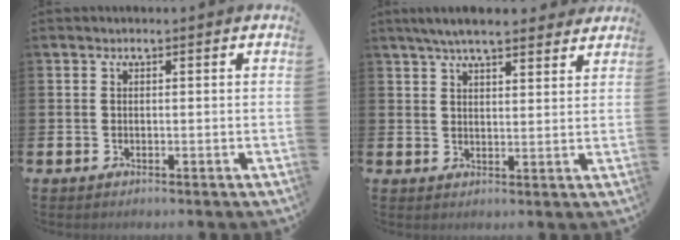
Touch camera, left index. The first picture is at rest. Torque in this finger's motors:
{"motor_torque": [0.93, -1.21, 0.92, 0.21]}